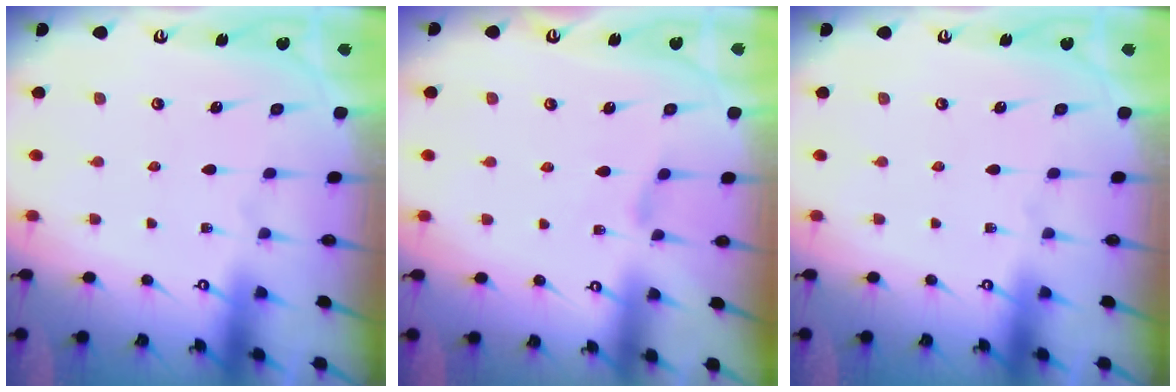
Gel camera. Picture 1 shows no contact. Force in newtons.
{"total": 2.0, "press": 2.0, "slide": 0.5}
{"total": 0.0}